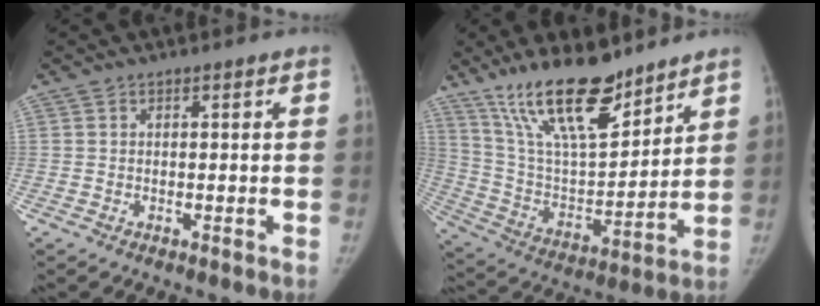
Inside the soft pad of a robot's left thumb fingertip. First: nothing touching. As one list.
[{"total": 19.7, "force": [14.5, 6.4, 11.8], "torque": [-0.169, -0.079, 0.267]}]